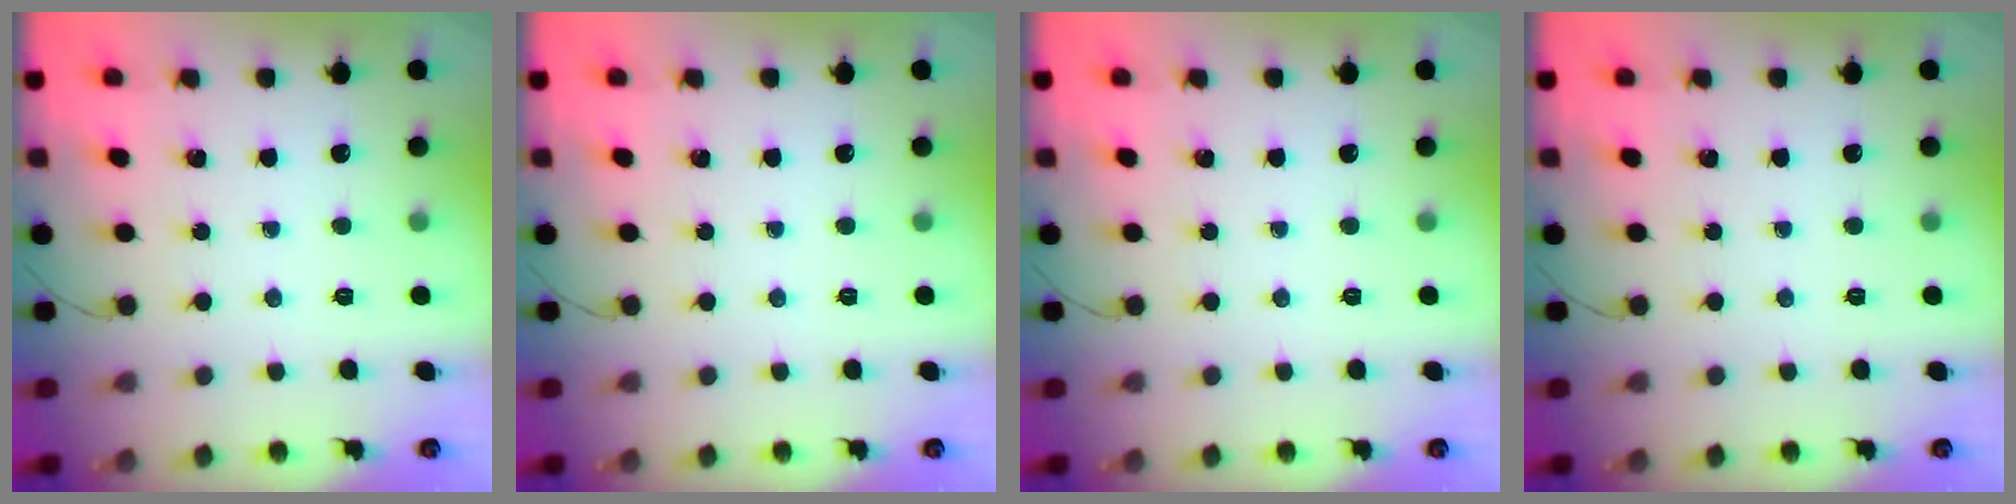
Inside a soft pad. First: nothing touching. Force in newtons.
{"total": 0.0}
{"total": 0.0}
{"total": 0.0}